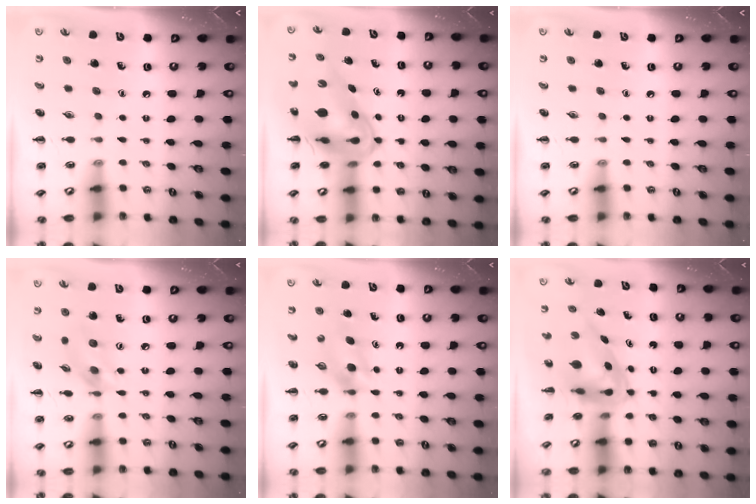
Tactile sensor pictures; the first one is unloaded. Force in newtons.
{"total": 13.0, "press": 12.3, "slide": 4.1}
{"total": 0.0}
{"total": 8.1, "press": 8.0, "slide": 1.2}
{"total": 4.4, "press": 4.2, "slide": 1.2}
{"total": 4.7, "press": 4.5, "slide": 1.3}